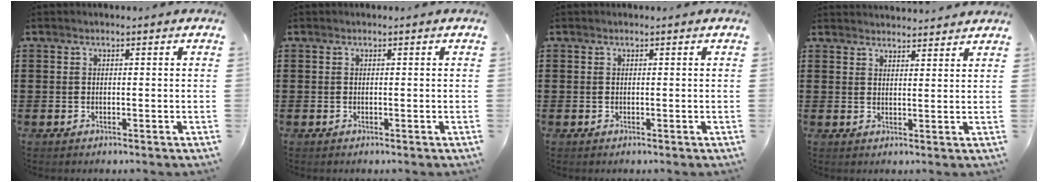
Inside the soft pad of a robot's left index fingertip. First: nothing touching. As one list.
[{"total": 0.0}, {"total": 0.0}, {"total": 2.5, "force": [2.5, 0.0, -0.3], "torque": [-0.002, -0.007, 0.049]}]